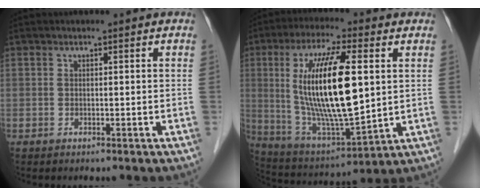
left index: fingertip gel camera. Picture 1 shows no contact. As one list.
[{"total": 18.5, "force": [2.8, 3.9, 17.8], "torque": [-0.346, -0.005, 0.056]}]